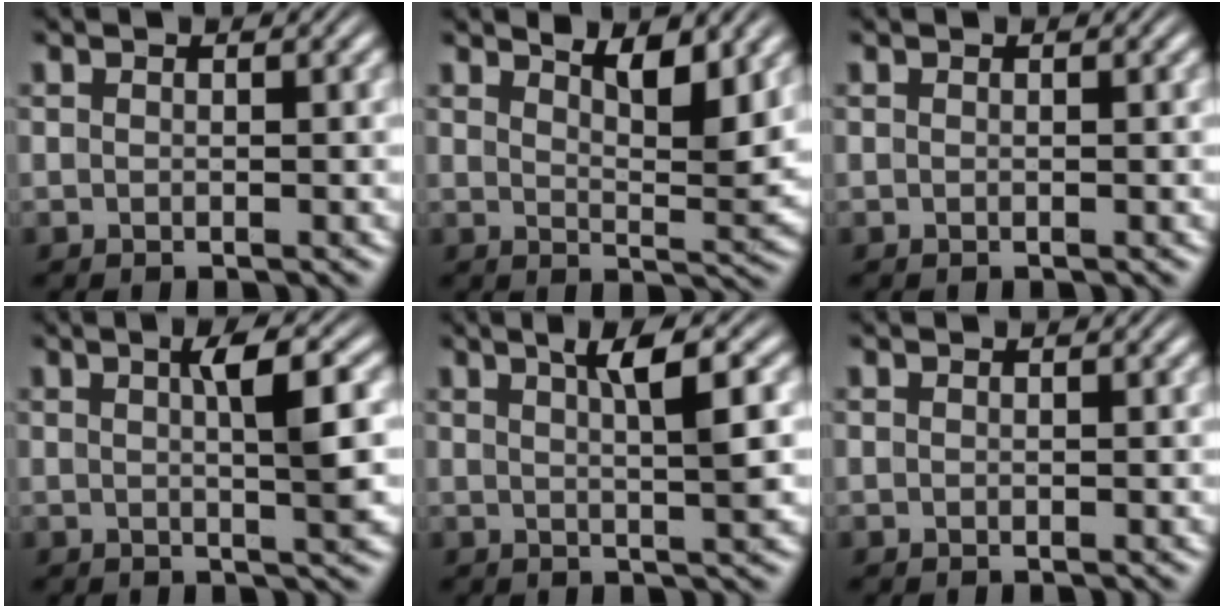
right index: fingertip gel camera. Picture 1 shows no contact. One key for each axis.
{"total": 4.4, "fx": 2.7, "fy": 0.7, "fz": 3.4, "tx": -0.049, "ty": -0.023, "tz": 0.049}
{"total": 0.0}
{"total": 3.8, "fx": 0.6, "fy": 0.2, "fz": 3.8, "tx": -0.054, "ty": 0.004, "tz": 0.009}
{"total": 4.1, "fx": 1.7, "fy": 0.3, "fz": 3.7, "tx": -0.054, "ty": 0.002, "tz": 0.030}
{"total": 0.0}